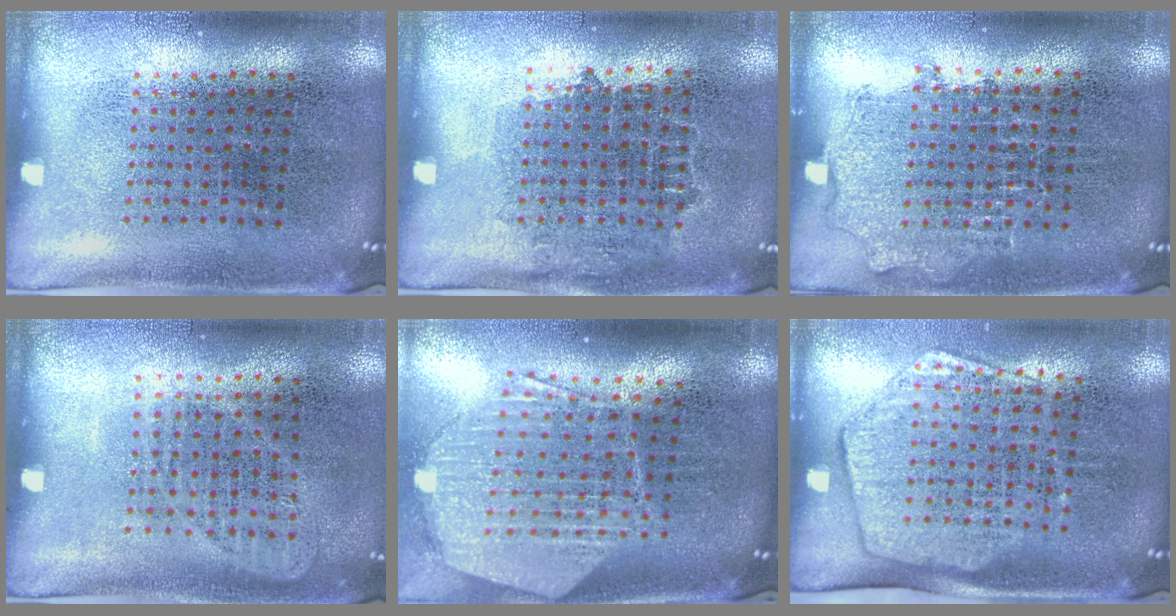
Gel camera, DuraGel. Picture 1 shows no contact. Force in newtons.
{"total": 0.8, "press": 0.7, "slide": 0.3}
{"total": 0.9, "press": 0.9, "slide": 0.2}
{"total": 0.9, "press": 0.9, "slide": 0.3}
{"total": 2.2, "press": 1.9, "slide": 1.1}
{"total": 1.8, "press": 1.6, "slide": 0.8}